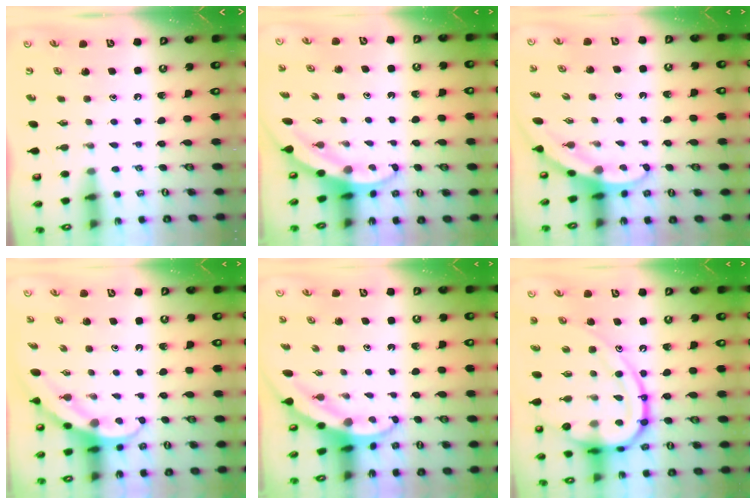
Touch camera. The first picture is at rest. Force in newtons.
{"total": 3.2, "press": 3.2, "slide": 0.1}
{"total": 3.4, "press": 3.4, "slide": 0.1}
{"total": 4.0, "press": 4.0, "slide": 0.4}
{"total": 3.9, "press": 3.9, "slide": 0.5}
{"total": 21.9, "press": 21.8, "slide": 1.3}